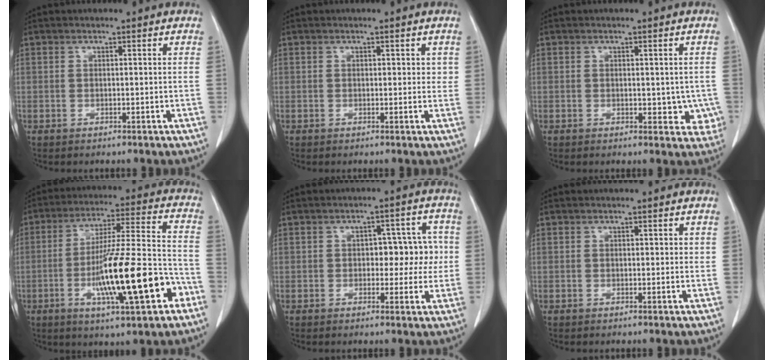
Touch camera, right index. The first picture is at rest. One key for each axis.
{"total": 1.6, "fx": 0.6, "fy": 1.2, "fz": 0.9, "tx": -0.004, "ty": 0.003, "tz": 0.006}
{"total": 4.4, "fx": -0.4, "fy": 2.7, "fz": 3.5, "tx": -0.017, "ty": -0.001, "tz": -0.003}
{"total": 17.9, "fx": -6.1, "fy": 1.8, "fz": 16.7, "tx": -0.288, "ty": -0.003, "tz": -0.095}
{"total": 6.1, "fx": 0.1, "fy": 3.6, "fz": 4.9, "tx": -0.050, "ty": 0.027, "tz": 0.006}
{"total": 1.1, "fx": 0.5, "fy": 0.7, "fz": 0.7, "tx": -0.003, "ty": 0.000, "tz": 0.005}